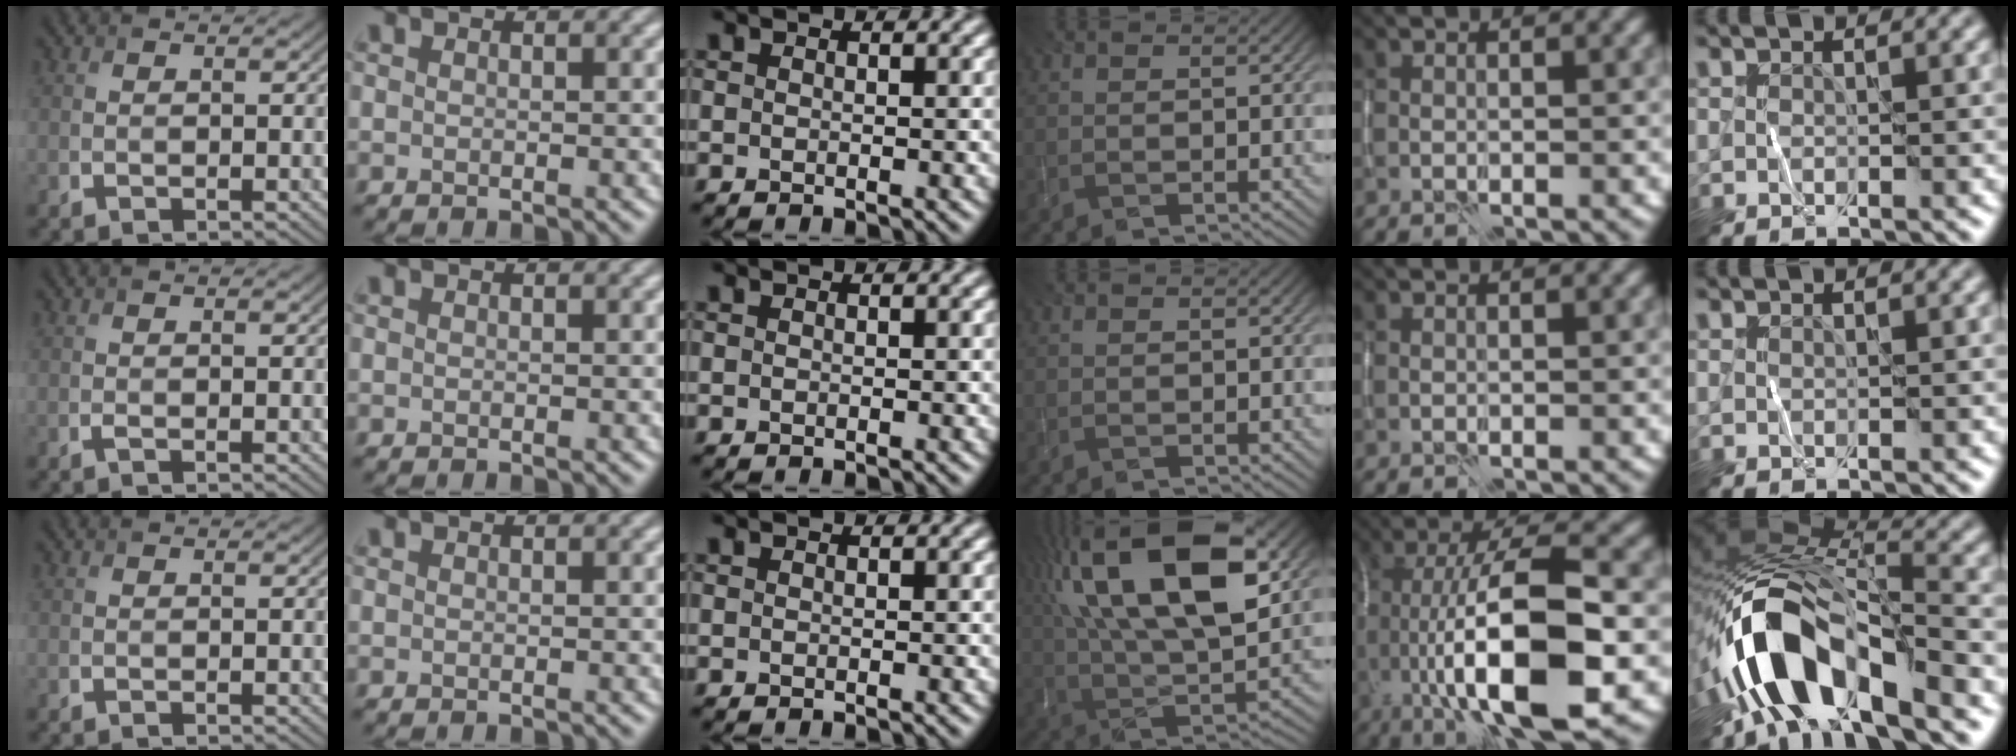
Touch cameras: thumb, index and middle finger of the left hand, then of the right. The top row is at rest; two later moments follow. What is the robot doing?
{"motion": "wipe", "object": "whiteboard"}